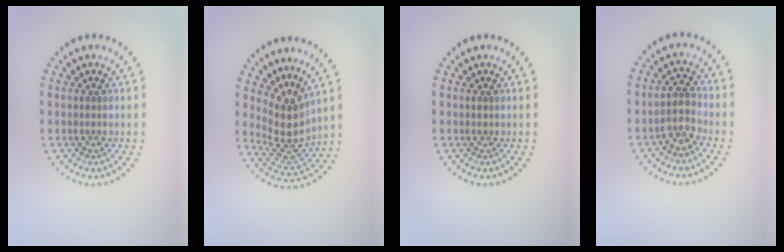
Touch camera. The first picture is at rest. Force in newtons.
{"total": 3.8, "press": 2.7, "slide": 2.6}
{"total": 0.7, "press": 0.7, "slide": 0.1}
{"total": 1.8, "press": 1.7, "slide": 0.6}